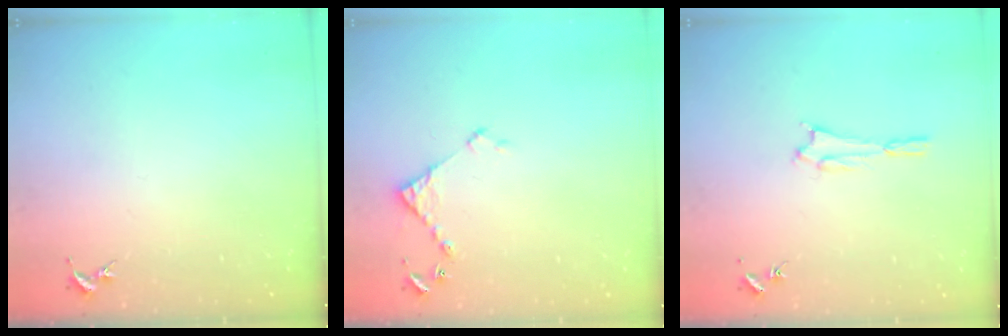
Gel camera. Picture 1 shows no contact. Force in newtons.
{"total": 3.7, "press": 3.7, "slide": 0.3}
{"total": 1.6, "press": 1.6, "slide": 0.1}